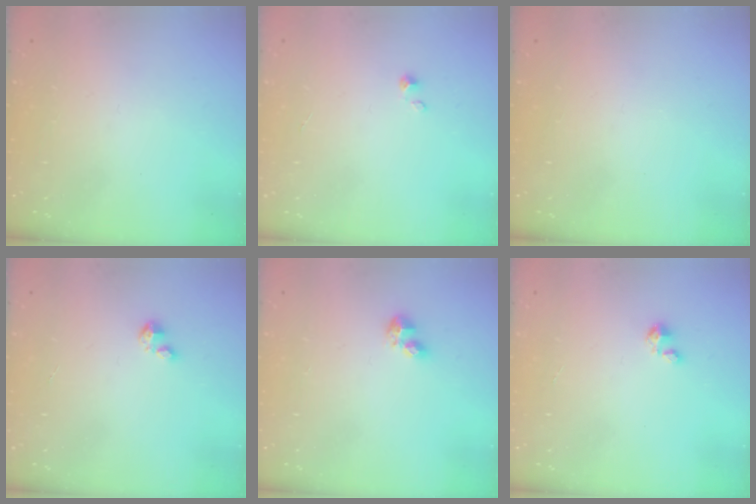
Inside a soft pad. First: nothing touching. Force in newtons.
{"total": 0.7, "press": 0.7, "slide": 0.1}
{"total": 0.0}
{"total": 1.2, "press": 1.2, "slide": 0.2}
{"total": 4.6, "press": 4.6, "slide": 0.6}
{"total": 1.8, "press": 1.8, "slide": 0.1}